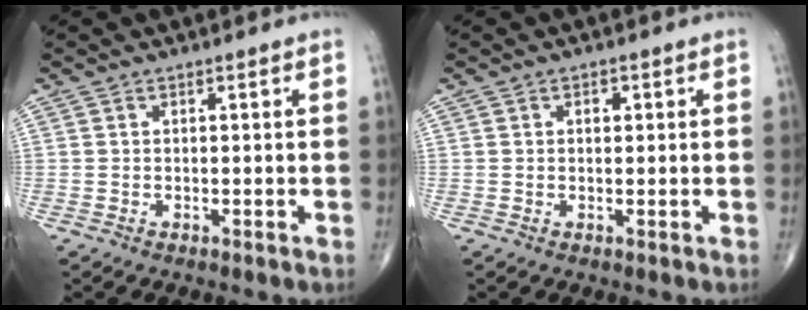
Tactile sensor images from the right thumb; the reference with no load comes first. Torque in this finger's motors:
{"motor_torque": [-0.03, 0.19, -0.06, -0.04, 0.00]}